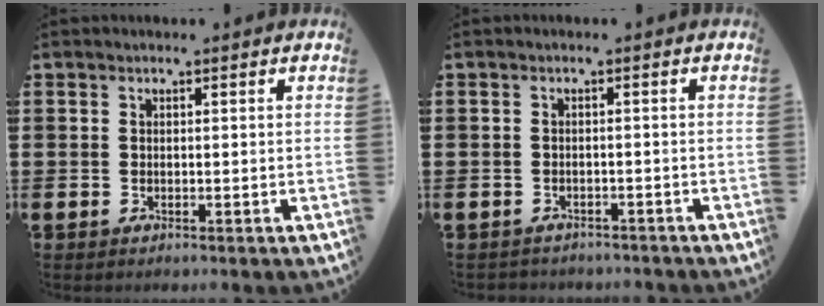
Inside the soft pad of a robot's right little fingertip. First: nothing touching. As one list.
[{"total": 1.0, "force": [-1.0, 0.2, -0.2], "torque": [-0.001, 0.002, -0.023]}]